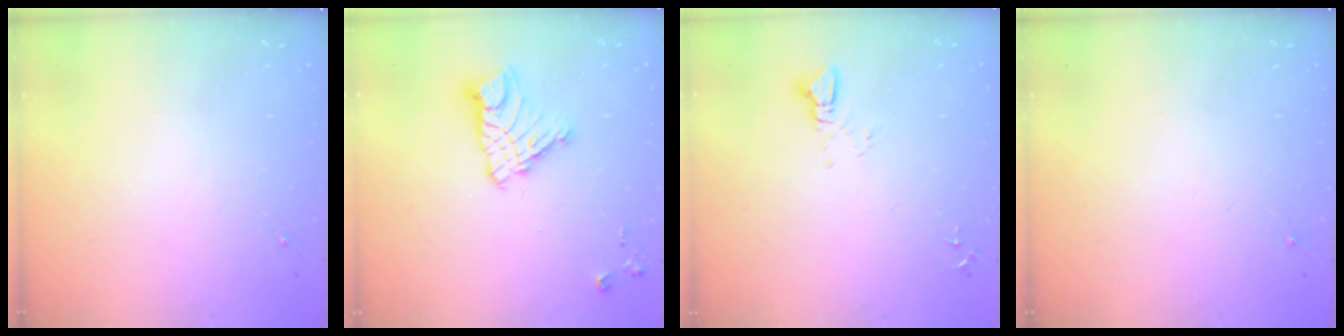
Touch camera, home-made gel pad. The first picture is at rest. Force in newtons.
{"total": 11.6, "press": 11.6, "slide": 1.0}
{"total": 2.5, "press": 2.5, "slide": 0.1}
{"total": 0.0}